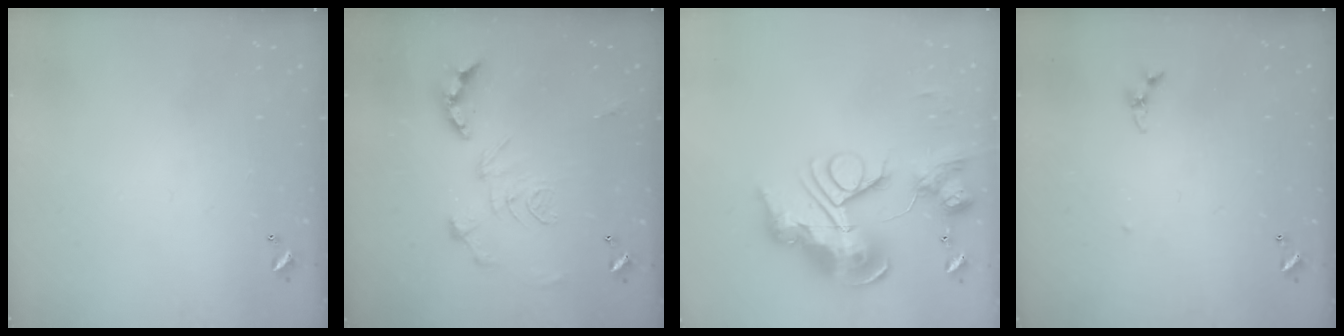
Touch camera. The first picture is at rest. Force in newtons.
{"total": 2.9, "press": 2.3, "slide": 1.7}
{"total": 0.7, "press": 0.7, "slide": 0.0}
{"total": 3.8, "press": 3.8, "slide": 0.3}